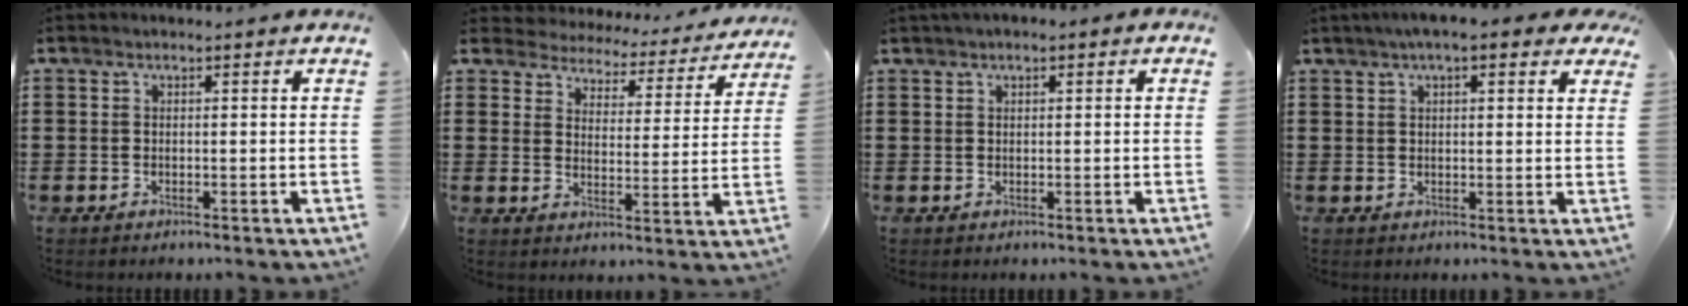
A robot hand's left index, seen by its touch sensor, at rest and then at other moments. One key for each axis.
{"total": 3.6, "fx": 3.6, "fy": 0.5, "fz": -0.3, "tx": -0.022, "ty": -0.031, "tz": 0.055}
{"total": 1.1, "fx": 0.4, "fy": 0.5, "fz": 0.9, "tx": -0.016, "ty": 0.005, "tz": 0.007}
{"total": 4.4, "fx": 3.3, "fy": 1.0, "fz": 2.7, "tx": -0.055, "ty": 0.000, "tz": 0.057}